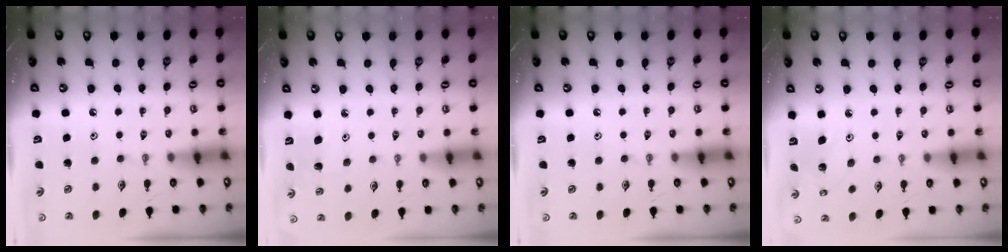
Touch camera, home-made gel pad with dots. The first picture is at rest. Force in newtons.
{"total": 4.2, "press": 4.1, "slide": 0.9}
{"total": 0.0}
{"total": 1.7, "press": 1.6, "slide": 0.2}